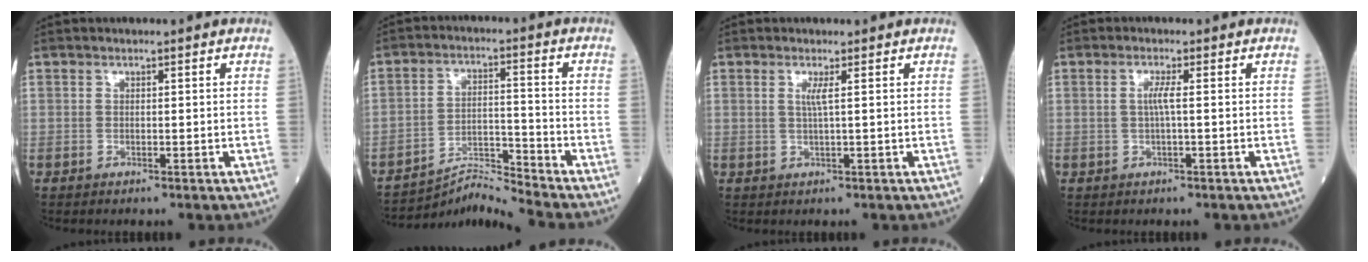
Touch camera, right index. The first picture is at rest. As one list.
[{"total": 6.7, "force": [-6.3, -2.4, -0.2], "torque": [-0.012, 0.009, -0.111]}, {"total": 1.5, "force": [0.4, -0.4, 1.3], "torque": [-0.033, -0.002, 0.007]}, {"total": 1.9, "force": [0.0, -0.3, 1.9], "torque": [-0.038, 0.001, -0.001]}]